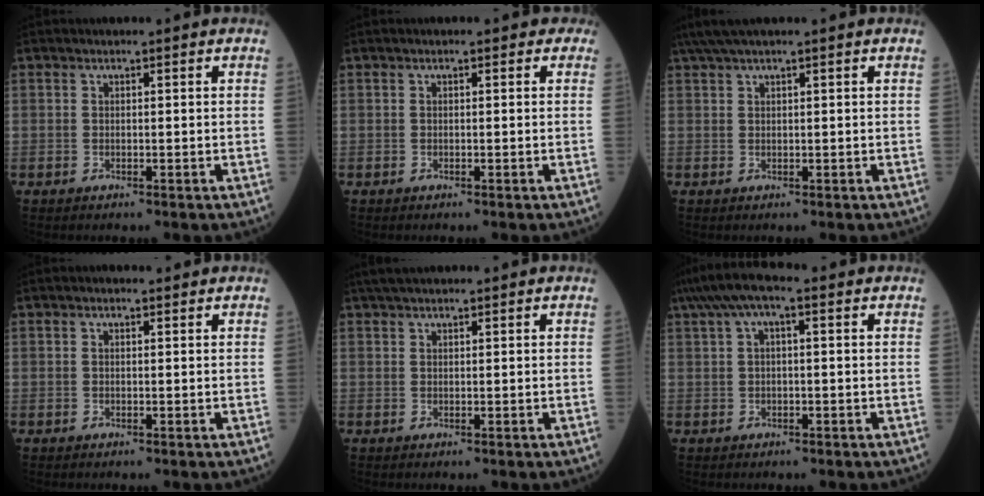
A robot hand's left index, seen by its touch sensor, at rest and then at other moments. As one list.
[{"total": 0.7, "force": [0.3, 0.5, 0.4], "torque": [-0.001, 0.005, -0.004]}, {"total": 3.6, "force": [2.9, -0.3, 2.2], "torque": [-0.046, 0.029, 0.059]}, {"total": 0.6, "force": [0.5, 0.1, 0.2], "torque": [-0.014, 0.003, 0.007]}, {"total": 4.2, "force": [3.6, 0.7, 2.0], "torque": [-0.034, 0.033, 0.064]}, {"total": 6.4, "force": [3.2, 1.6, 5.3], "torque": [-0.111, 0.040, 0.054]}]